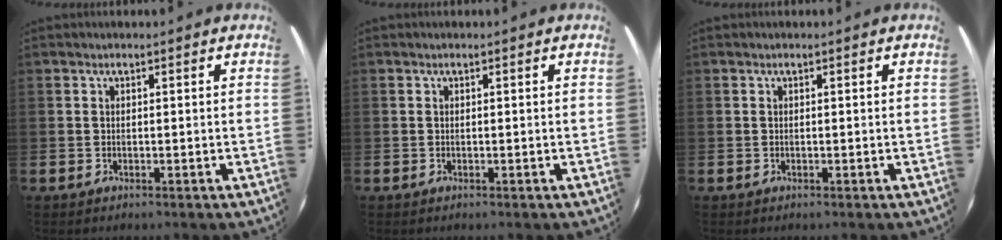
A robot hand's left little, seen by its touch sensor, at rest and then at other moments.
{"total": 0.0}
{"total": 0.0}